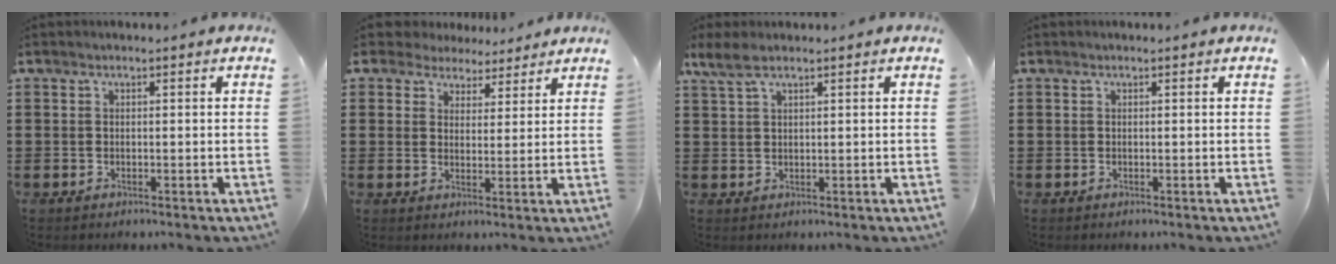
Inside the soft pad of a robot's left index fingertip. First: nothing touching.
{"total": 4.0, "force": [3.4, 1.9, 0.2], "torque": [-0.023, -0.001, 0.064]}
{"total": 3.0, "force": [1.8, 0.9, 2.2], "torque": [-0.055, 0.000, 0.031]}
{"total": 0.0}